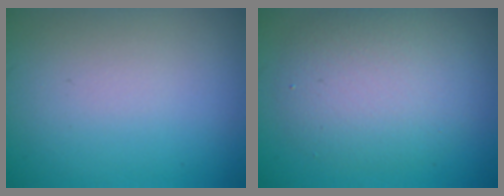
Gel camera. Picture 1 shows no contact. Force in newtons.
{"total": 5.6, "press": 5.6, "slide": 0.5}